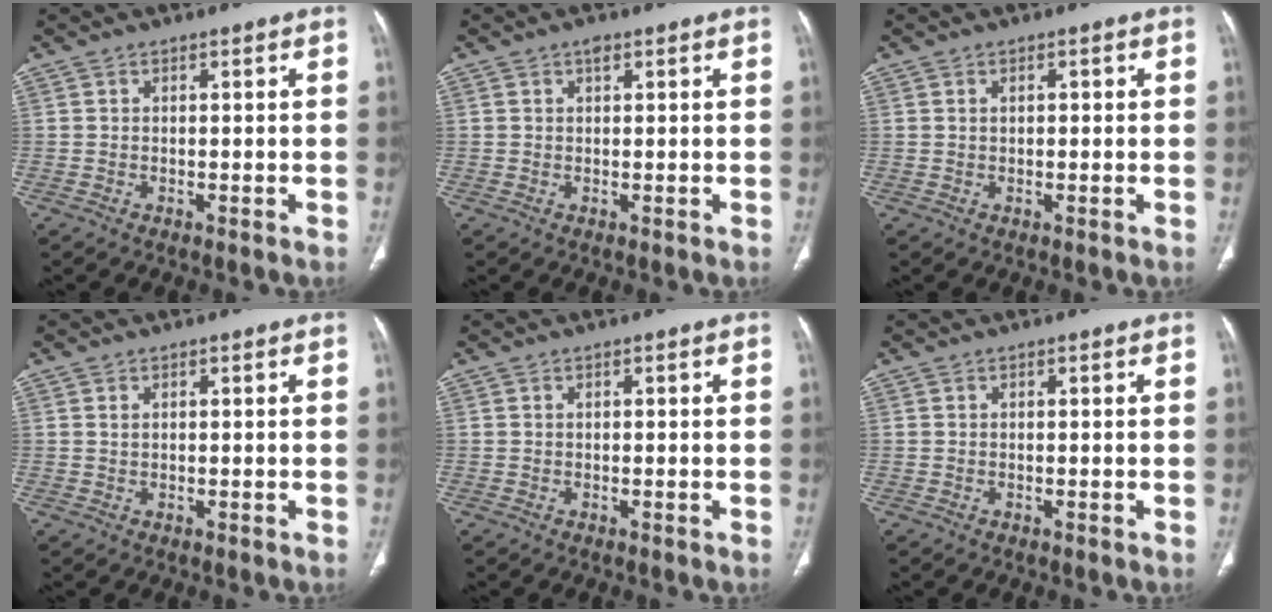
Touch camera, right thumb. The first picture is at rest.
{"total": 1.2, "force": [0.7, 0.7, 0.7], "torque": [-0.003, 0.001, 0.009]}
{"total": 1.2, "force": [0.3, 0.7, 0.9], "torque": [-0.016, 0.004, 0.006]}
{"total": 0.8, "force": [0.4, 0.5, 0.5], "torque": [-0.011, 0.001, 0.008]}
{"total": 0.0}
{"total": 0.0}